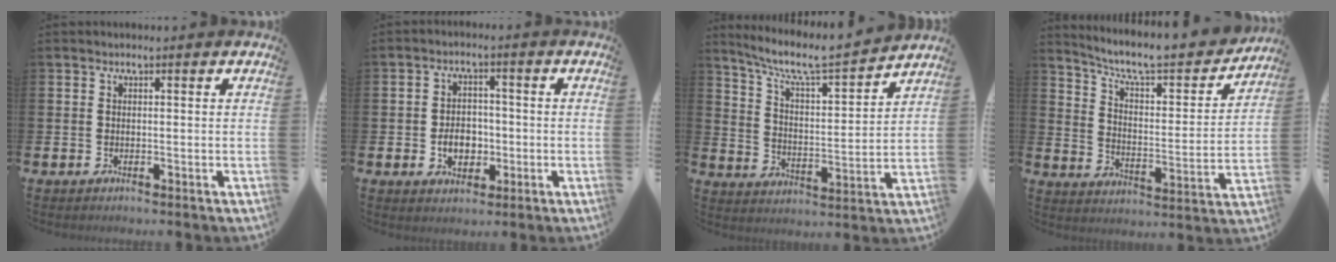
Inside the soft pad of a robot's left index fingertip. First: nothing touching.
{"total": 4.5, "force": [-1.1, 3.4, 2.7], "torque": [-0.030, -0.003, -0.029]}
{"total": 7.5, "force": [6.6, 0.9, 3.4], "torque": [-0.083, -0.053, 0.106]}
{"total": 8.6, "force": [7.8, 1.7, 3.4], "torque": [-0.090, -0.057, 0.128]}